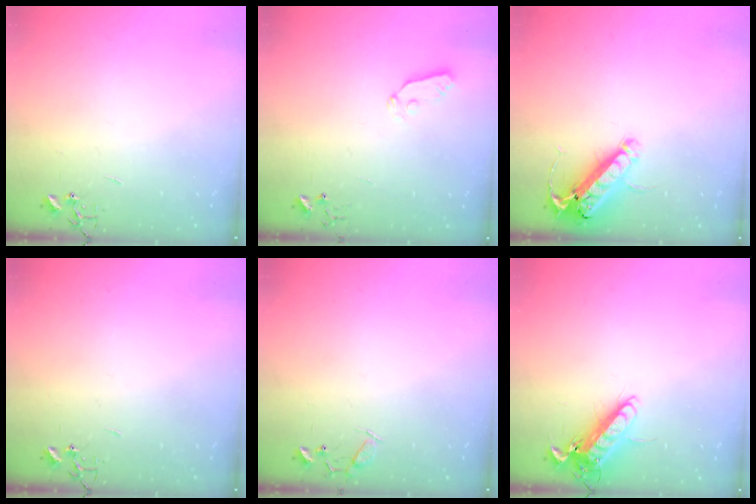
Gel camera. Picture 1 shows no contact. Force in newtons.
{"total": 3.9, "press": 3.9, "slide": 0.6}
{"total": 14.7, "press": 14.4, "slide": 2.7}
{"total": 0.0}
{"total": 7.7, "press": 7.6, "slide": 0.5}
{"total": 12.8, "press": 12.7, "slide": 1.9}